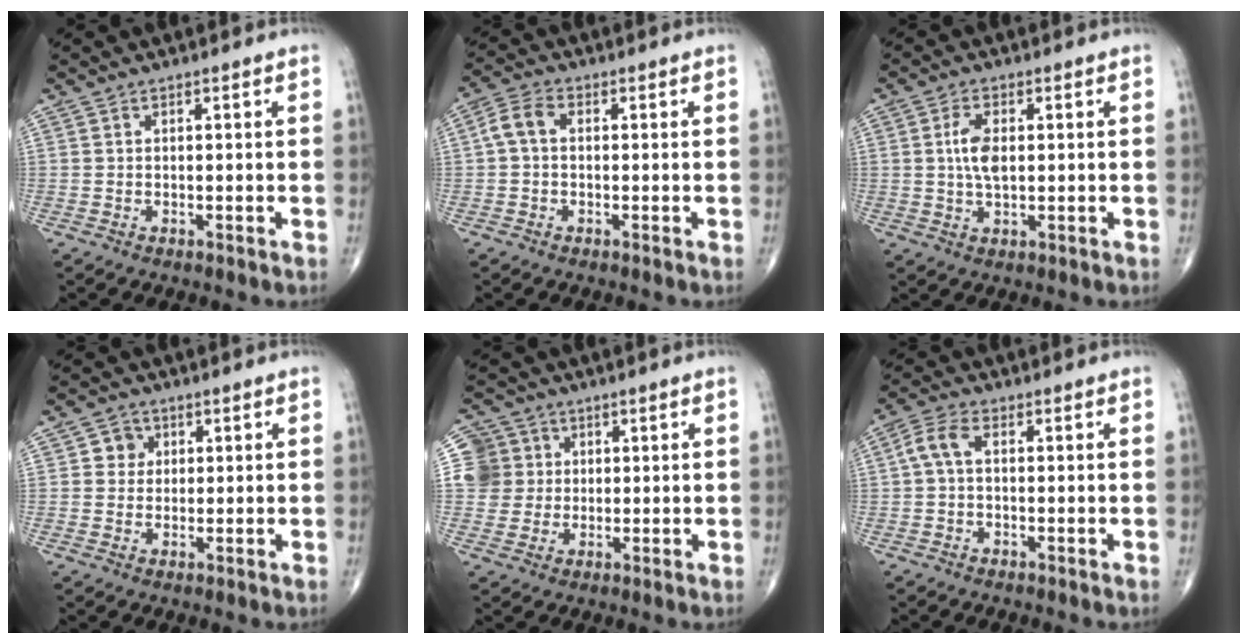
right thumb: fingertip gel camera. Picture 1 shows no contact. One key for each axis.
{"total": 4.3, "fx": 0.2, "fy": 2.7, "fz": 3.3, "tx": -0.066, "ty": 0.015, "tz": -0.006}
{"total": 5.2, "fx": 0.6, "fy": 2.6, "fz": 4.5, "tx": -0.094, "ty": 0.001, "tz": 0.010}
{"total": 3.3, "fx": 0.8, "fy": 3.1, "fz": 0.8, "tx": 0.010, "ty": 0.002, "tz": 0.006}
{"total": 7.0, "fx": 1.4, "fy": 6.9, "fz": 0.7, "tx": 0.017, "ty": 0.007, "tz": 0.022}
{"total": 4.2, "fx": 0.1, "fy": 2.1, "fz": 3.6, "tx": -0.081, "ty": 0.014, "tz": -0.005}